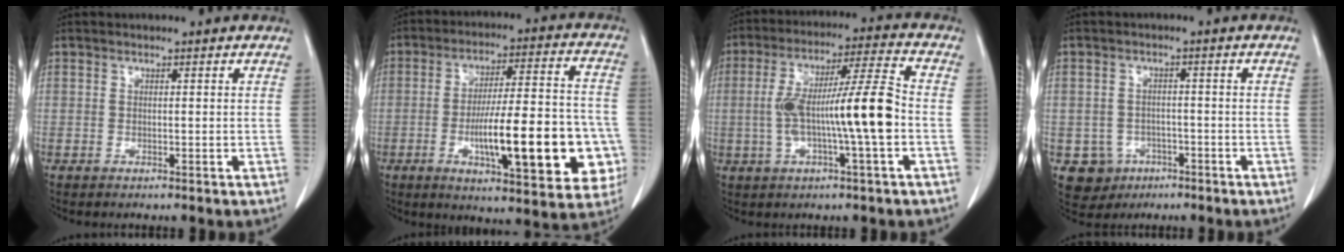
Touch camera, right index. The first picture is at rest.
{"total": 20.4, "force": [-5.3, 4.6, 19.2], "torque": [-0.244, 0.021, -0.066]}
{"total": 13.2, "force": [-1.8, 0.5, 13.1], "torque": [-0.239, 0.017, -0.034]}
{"total": 5.1, "force": [-2.3, 4.5, 0.7], "torque": [-0.010, 0.009, -0.028]}